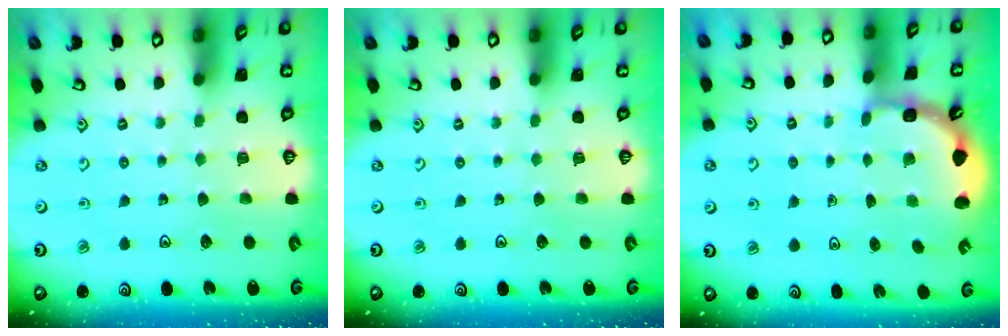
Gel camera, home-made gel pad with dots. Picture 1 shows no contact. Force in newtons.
{"total": 0.0}
{"total": 2.1, "press": 1.9, "slide": 0.9}